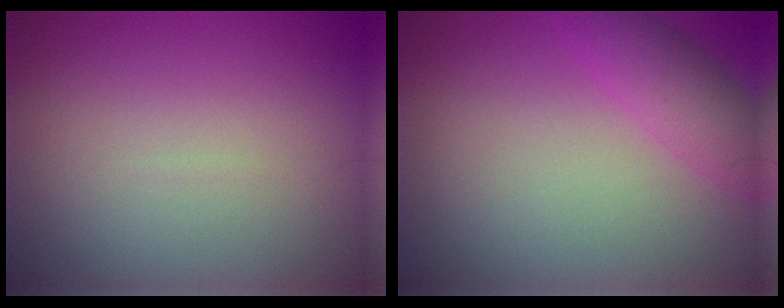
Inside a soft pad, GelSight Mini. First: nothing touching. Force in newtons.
{"total": 3.5, "press": 3.5, "slide": 0.2}